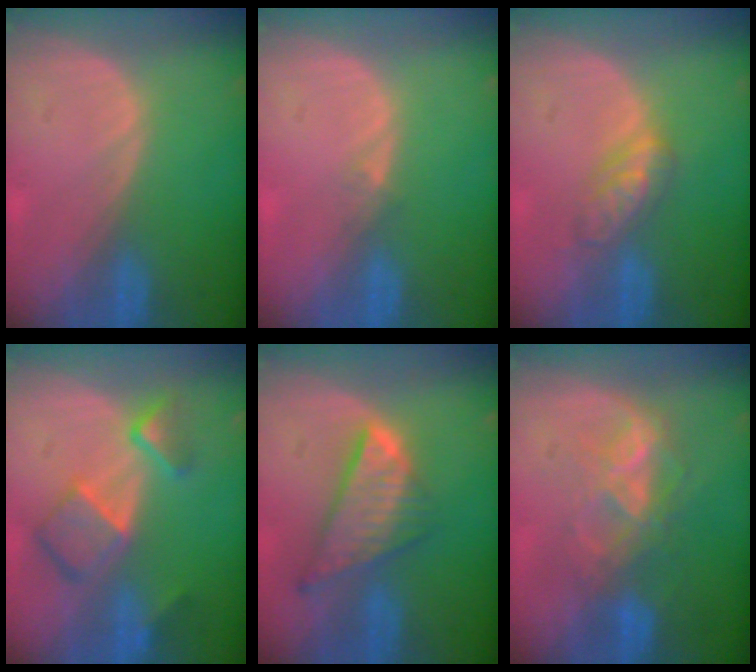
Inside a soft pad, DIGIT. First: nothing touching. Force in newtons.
{"total": 0.9, "press": 0.7, "slide": 0.6}
{"total": 4.7, "press": 4.5, "slide": 1.3}
{"total": 7.9, "press": 6.8, "slide": 3.9}
{"total": 8.7, "press": 7.5, "slide": 4.4}
{"total": 6.6, "press": 6.4, "slide": 1.6}